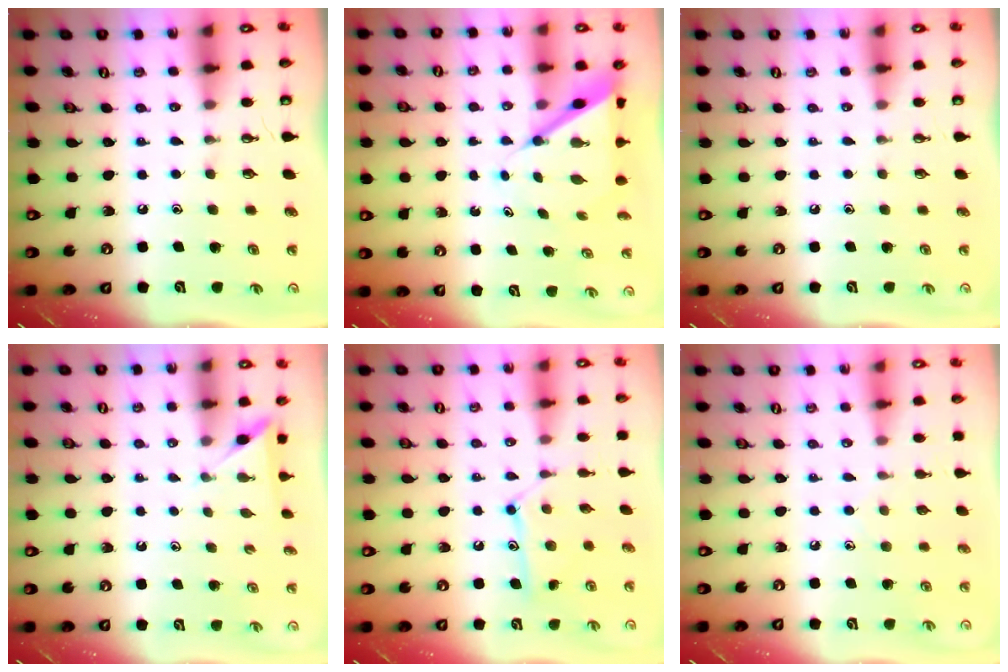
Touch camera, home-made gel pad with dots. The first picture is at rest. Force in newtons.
{"total": 7.5, "press": 7.4, "slide": 0.7}
{"total": 0.0}
{"total": 2.2, "press": 2.2, "slide": 0.2}
{"total": 11.3, "press": 11.3, "slide": 0.1}
{"total": 7.3, "press": 7.2, "slide": 0.6}